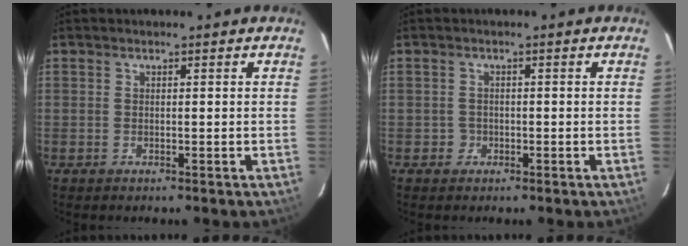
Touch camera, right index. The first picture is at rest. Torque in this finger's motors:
{"motor_torque": [0.24, 0.17, 0.00, -0.01]}